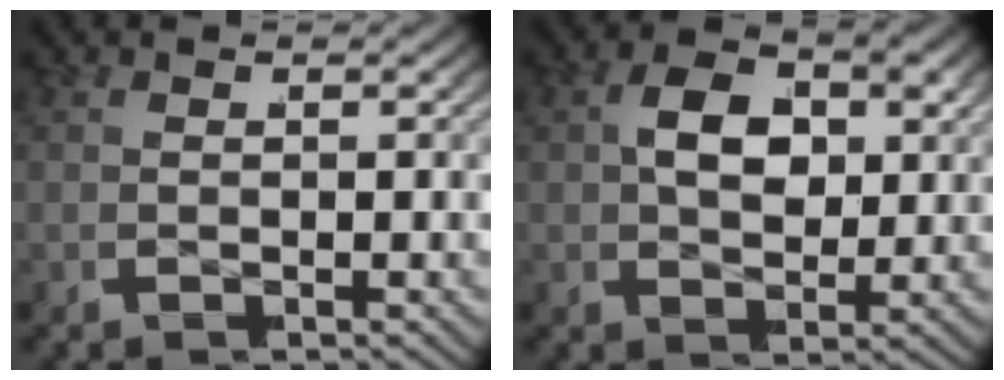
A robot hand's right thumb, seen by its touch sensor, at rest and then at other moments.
{"total": 5.2, "force": [1.1, 3.0, 4.1], "torque": [-0.073, -0.006, 0.024]}